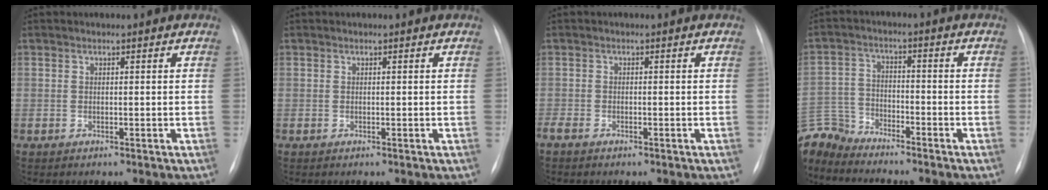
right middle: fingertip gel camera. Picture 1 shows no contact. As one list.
[{"total": 0.0}, {"total": 1.5, "force": [-1.0, 0.7, 0.8], "torque": [-0.017, -0.002, -0.012]}, {"total": 8.5, "force": [-8.2, 2.0, 0.2], "torque": [-0.014, 0.009, -0.167]}]